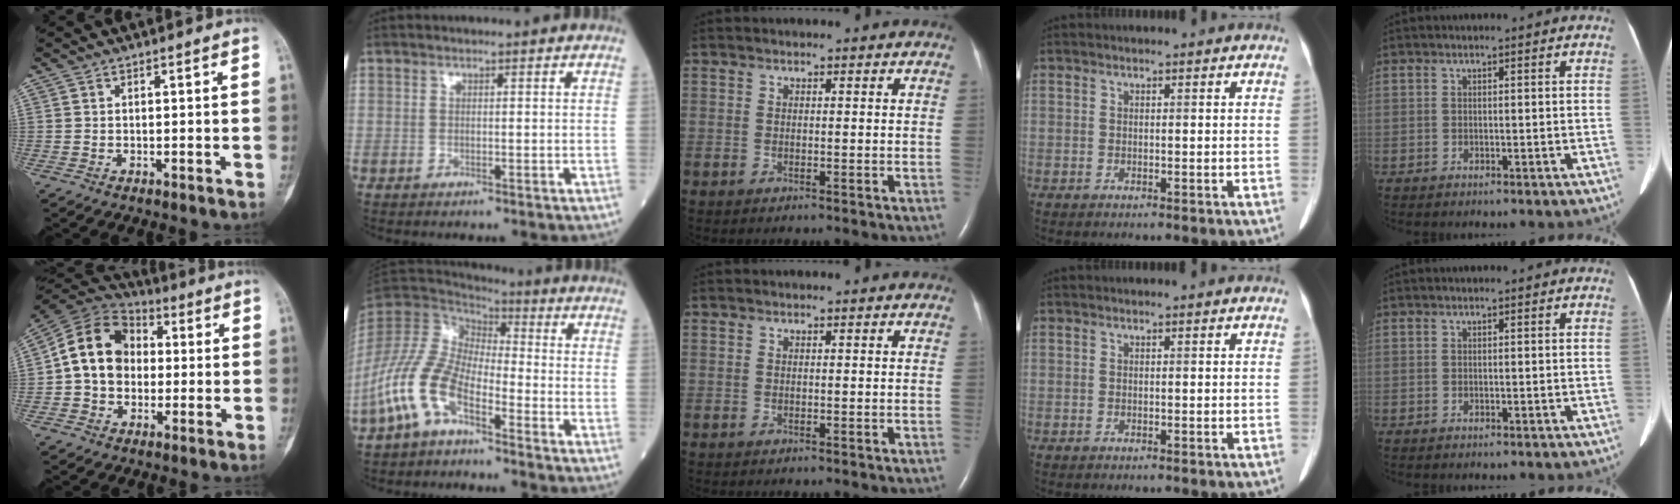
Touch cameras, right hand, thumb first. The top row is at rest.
{"thumb": {"total": 13.8, "force": [0.3, 11.1, 8.2], "torque": [-0.124, 0.031, -0.006]}, "index": {"total": 10.8, "force": [-5.6, 4.7, 7.9], "torque": [-0.189, 0.008, -0.119]}}